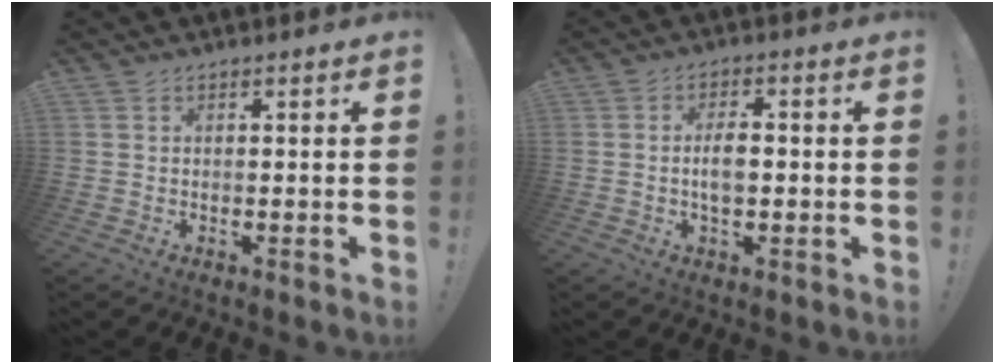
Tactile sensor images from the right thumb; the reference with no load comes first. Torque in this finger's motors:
{"motor_torque": [0.02, 0.13, 0.22, 0.23, 0.16]}